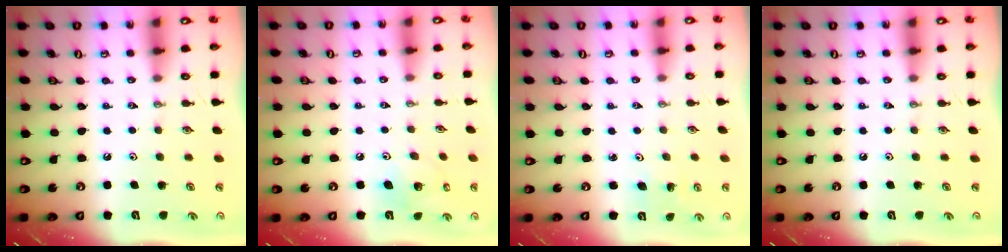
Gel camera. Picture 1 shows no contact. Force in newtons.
{"total": 7.7, "press": 7.5, "slide": 1.7}
{"total": 2.5, "press": 2.5, "slide": 0.2}
{"total": 0.0}